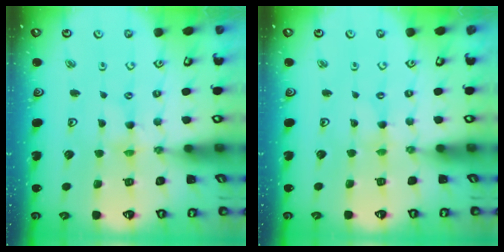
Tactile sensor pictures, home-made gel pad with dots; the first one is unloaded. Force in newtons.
{"total": 0.0}